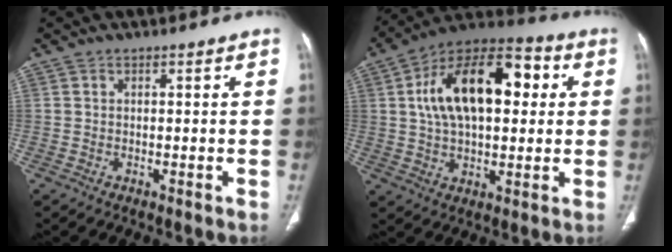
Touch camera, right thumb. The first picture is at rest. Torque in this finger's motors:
{"motor_torque": [2.07, 2.50, 0.88, -0.45, 0.19]}